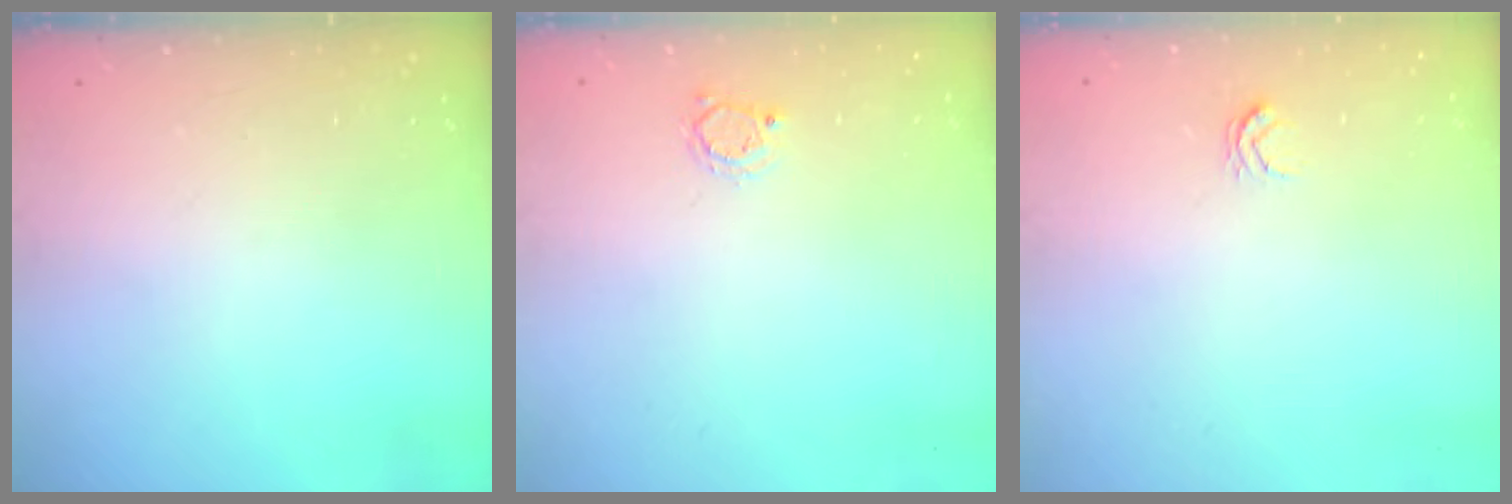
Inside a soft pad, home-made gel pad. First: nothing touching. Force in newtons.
{"total": 2.6, "press": 2.6, "slide": 0.4}
{"total": 2.6, "press": 2.6, "slide": 0.3}